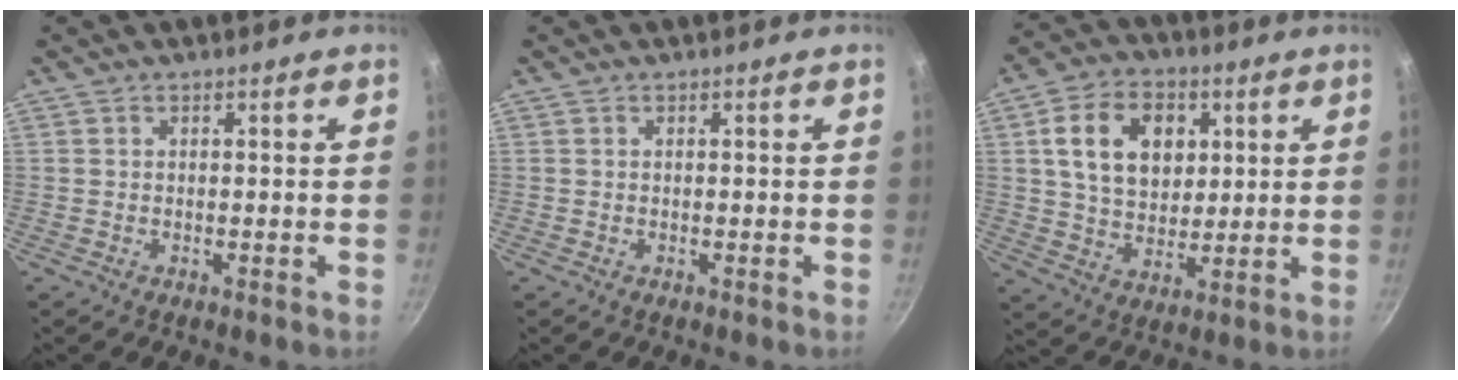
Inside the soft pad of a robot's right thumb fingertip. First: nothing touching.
{"total": 0.0}
{"total": 13.8, "force": [3.7, 10.0, 8.8], "torque": [-0.124, -0.001, 0.059]}